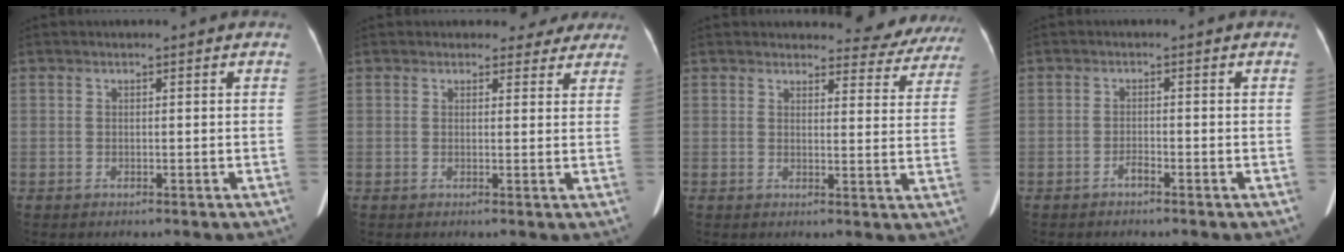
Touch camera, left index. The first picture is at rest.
{"total": 4.3, "force": [3.7, 2.2, 0.1], "torque": [0.015, -0.004, 0.029]}
{"total": 10.1, "force": [9.6, 2.9, 0.9], "torque": [0.023, -0.028, 0.084]}
{"total": 1.2, "force": [-1.0, 0.0, 0.5], "torque": [-0.012, -0.001, -0.016]}